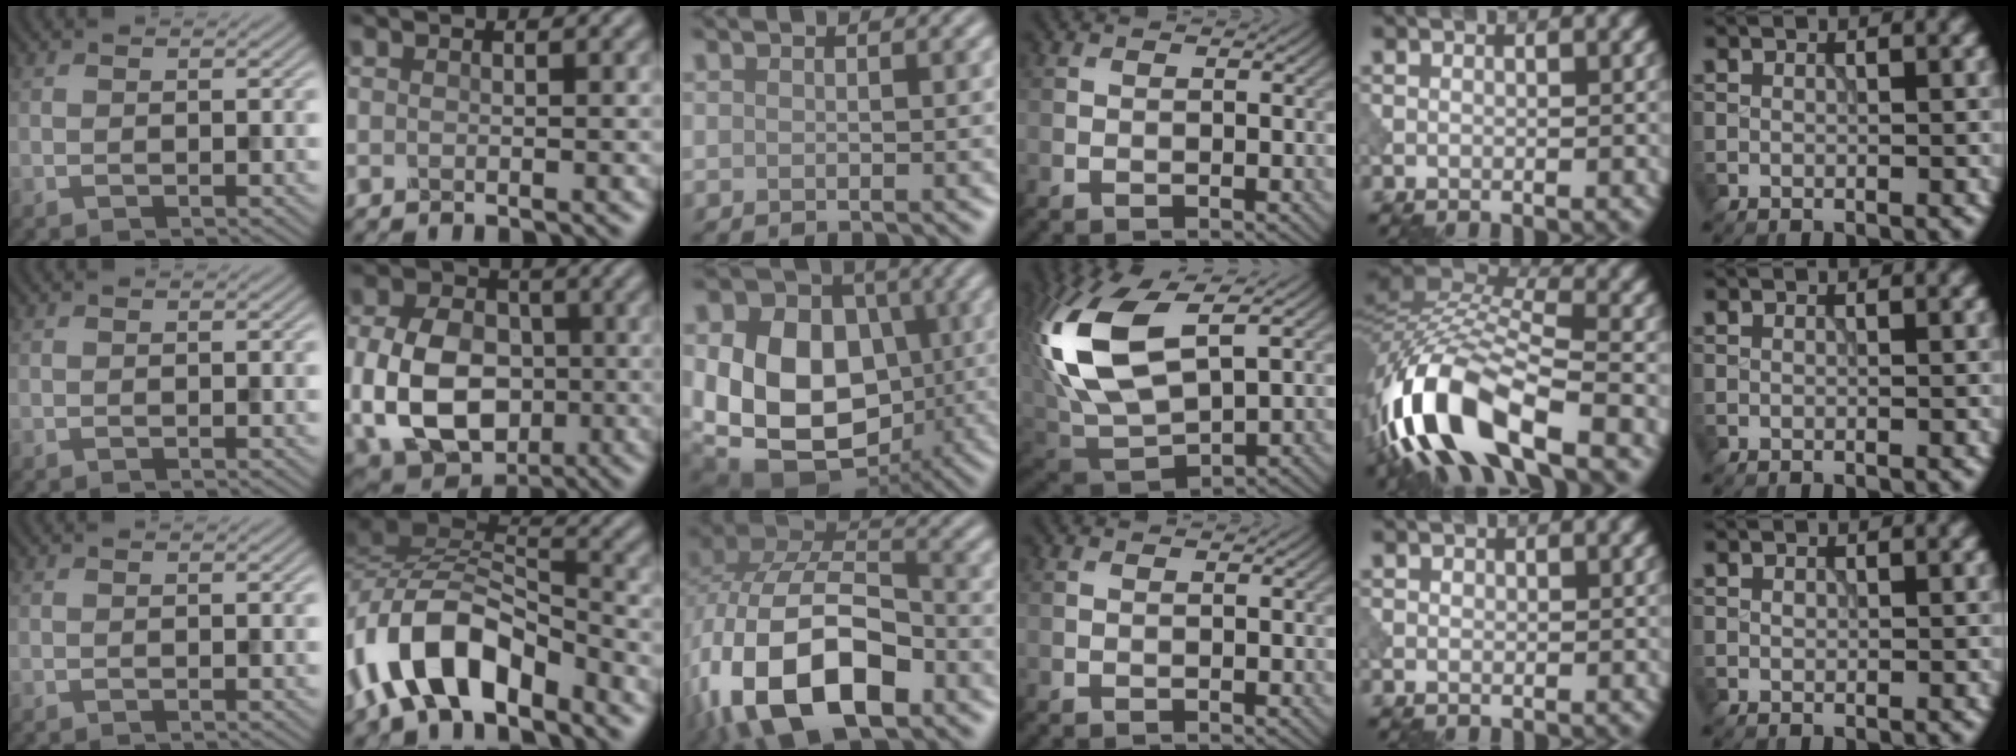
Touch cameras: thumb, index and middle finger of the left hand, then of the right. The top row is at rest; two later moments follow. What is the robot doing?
{"motion": "insert", "object": "peg toy"}